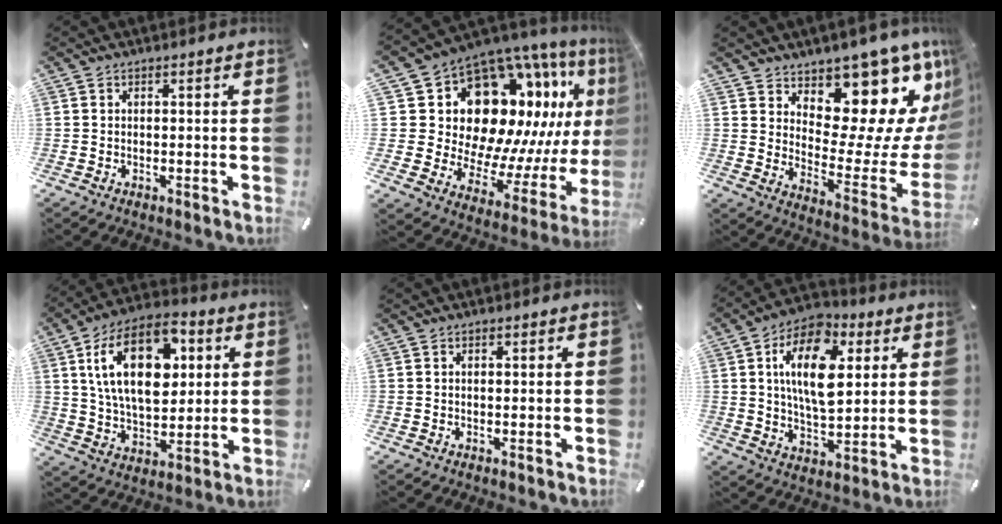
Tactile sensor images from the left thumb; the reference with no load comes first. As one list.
[{"total": 19.4, "force": [9.2, 13.4, 10.6], "torque": [-0.167, -0.108, 0.183]}, {"total": 13.8, "force": [10.6, 6.6, 6.1], "torque": [-0.049, -0.122, 0.169]}, {"total": 19.7, "force": [6.0, 11.9, 14.5], "torque": [-0.283, 0.000, 0.099]}, {"total": 0.7, "force": [0.2, 0.4, 0.6], "torque": [-0.012, 0.003, 0.003]}, {"total": 16.2, "force": [5.1, 9.4, 12.2], "torque": [-0.219, -0.008, 0.085]}]